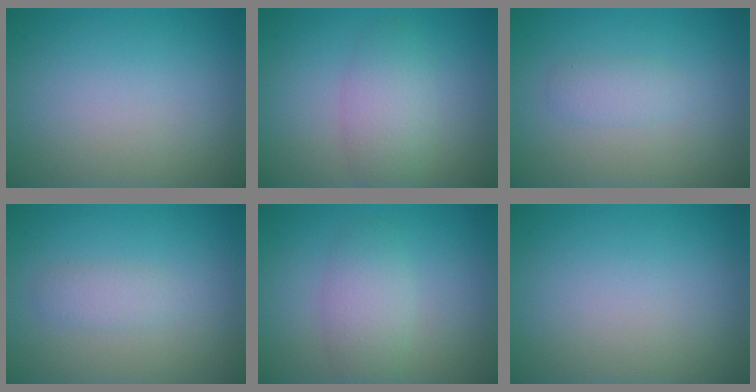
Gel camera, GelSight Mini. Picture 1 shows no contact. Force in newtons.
{"total": 3.5, "press": 3.5, "slide": 0.2}
{"total": 1.4, "press": 1.4, "slide": 0.0}
{"total": 1.5, "press": 1.5, "slide": 0.0}
{"total": 2.8, "press": 2.8, "slide": 0.1}
{"total": 0.0}